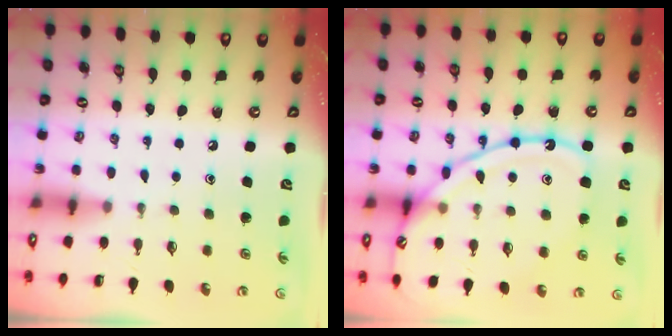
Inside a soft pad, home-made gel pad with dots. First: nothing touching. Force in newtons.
{"total": 14.7, "press": 14.7, "slide": 0.7}